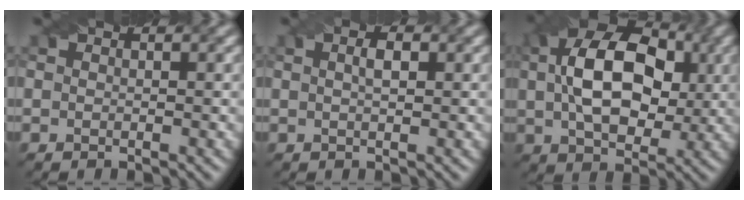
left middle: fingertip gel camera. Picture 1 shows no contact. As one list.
[{"total": 1.6, "force": [0.4, 0.5, 1.4], "torque": [-0.023, 0.002, 0.008]}, {"total": 11.7, "force": [1.8, 7.3, 9.0], "torque": [-0.160, 0.012, 0.030]}]